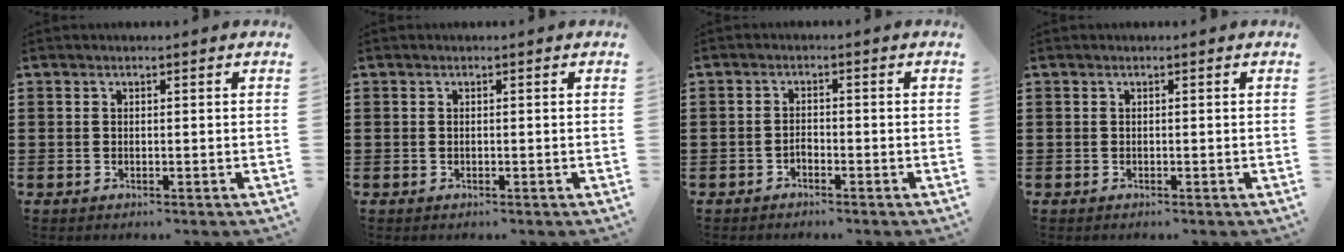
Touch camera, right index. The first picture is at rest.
{"total": 0.0}
{"total": 1.2, "force": [-1.0, 0.6, 0.3], "torque": [-0.010, 0.000, -0.020]}
{"total": 0.0}